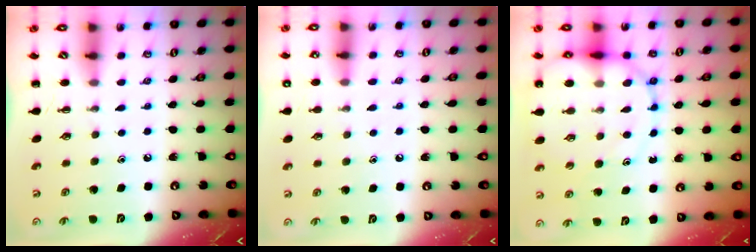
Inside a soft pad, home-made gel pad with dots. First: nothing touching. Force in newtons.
{"total": 7.0, "press": 6.5, "slide": 2.4}
{"total": 13.9, "press": 13.6, "slide": 2.8}